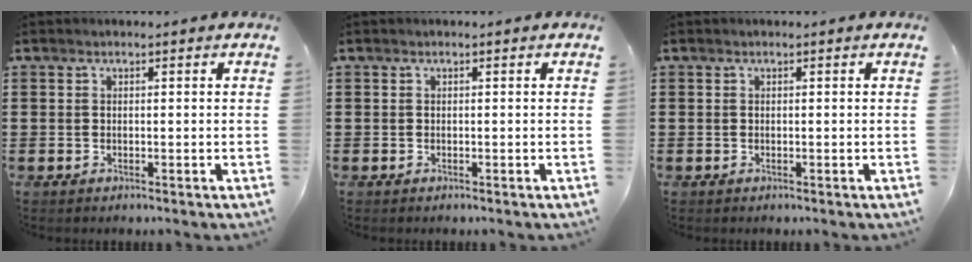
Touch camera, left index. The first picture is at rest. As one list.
[{"total": 0.0}, {"total": 0.0}]